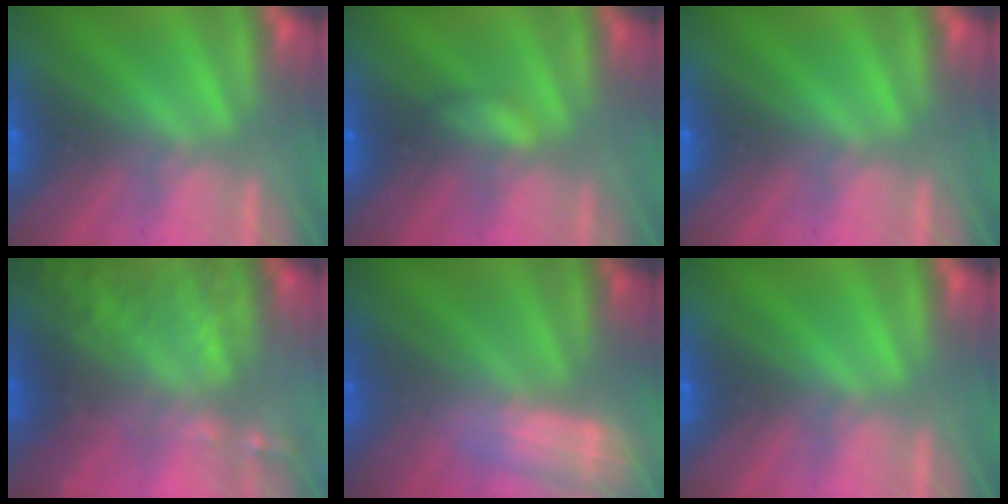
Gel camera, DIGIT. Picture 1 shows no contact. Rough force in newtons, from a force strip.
{"total": 2.1}
{"total": 0.0}
{"total": 8.5}
{"total": 2.4}
{"total": 0.0}